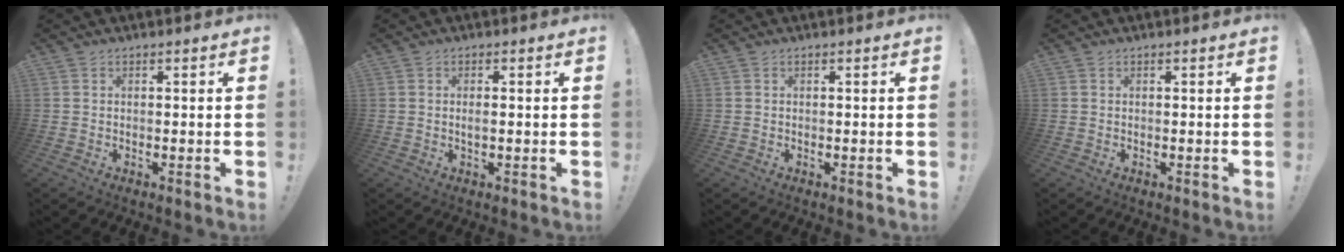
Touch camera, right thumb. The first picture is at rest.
{"total": 1.5, "force": [-0.2, 0.3, 1.4], "torque": [-0.024, 0.001, -0.006]}
{"total": 0.0}
{"total": 0.0}